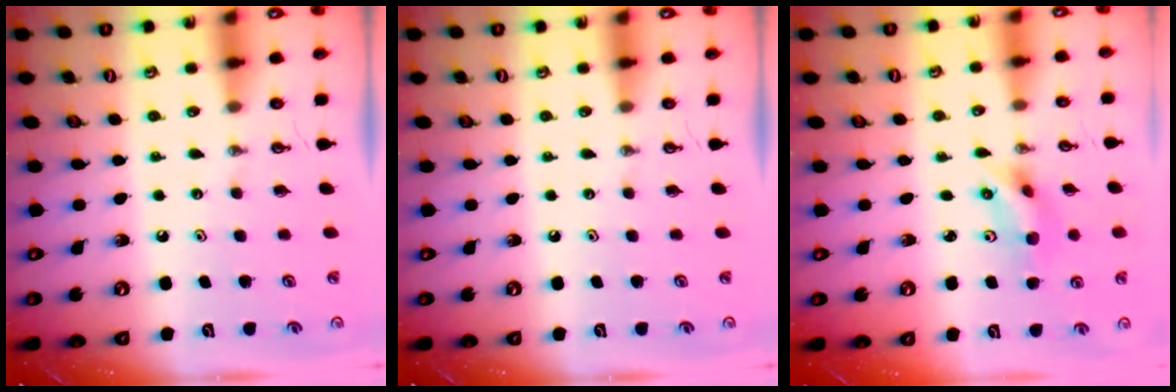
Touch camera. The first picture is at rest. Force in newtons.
{"total": 0.0}
{"total": 5.6, "press": 4.5, "slide": 3.3}